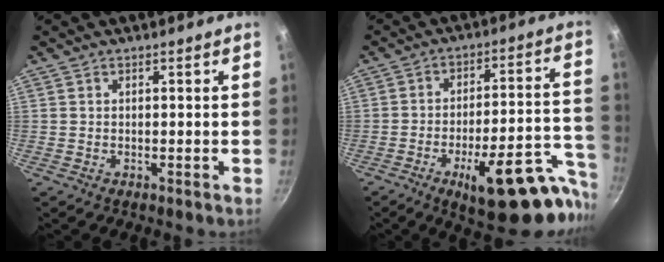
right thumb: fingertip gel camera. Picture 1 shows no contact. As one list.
[{"total": 21.4, "force": [-11.8, 6.4, 16.7], "torque": [-0.153, 0.088, -0.161]}]